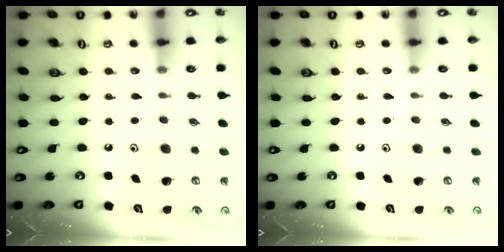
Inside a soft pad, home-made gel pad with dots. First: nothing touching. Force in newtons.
{"total": 0.0}